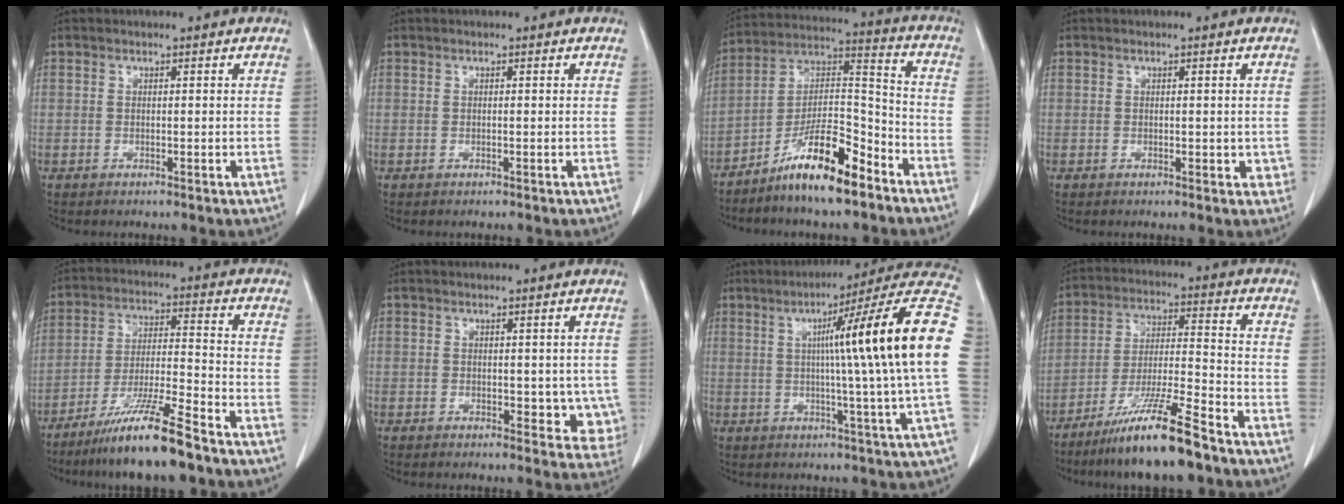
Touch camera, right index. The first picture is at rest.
{"total": 0.0}
{"total": 13.6, "force": [-9.5, 2.2, 9.4], "torque": [-0.171, 0.011, -0.169]}
{"total": 2.1, "force": [0.0, 1.2, 1.7], "torque": [-0.014, -0.001, 0.002]}
{"total": 12.0, "force": [-8.8, -0.2, 8.1], "torque": [-0.151, -0.030, -0.161]}
{"total": 5.3, "force": [0.3, 3.1, 4.2], "torque": [-0.025, -0.007, 0.006]}
{"total": 20.9, "force": [2.2, -2.4, 20.7], "torque": [-0.237, 0.022, 0.016]}
{"total": 13.1, "force": [-9.5, 0.0, 9.0], "torque": [-0.168, -0.028, -0.173]}